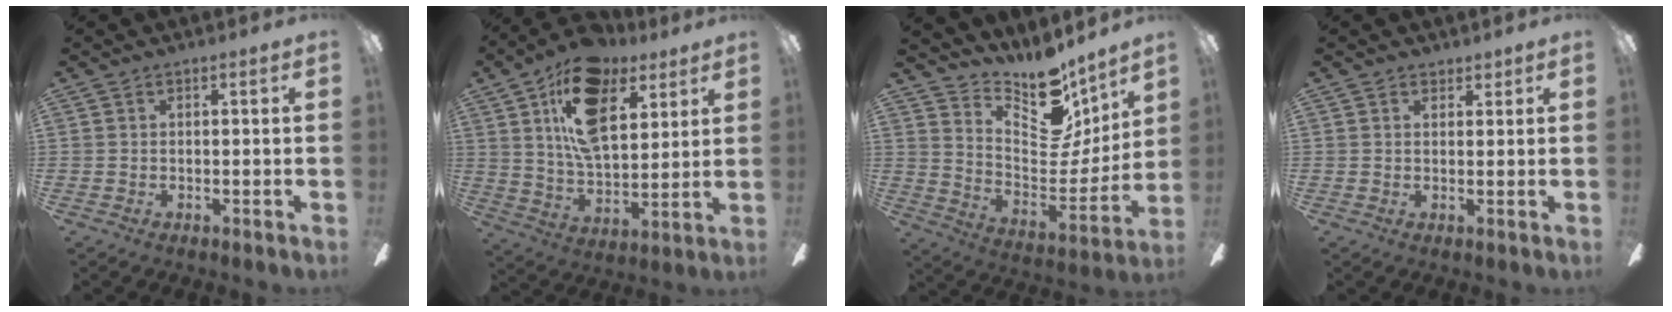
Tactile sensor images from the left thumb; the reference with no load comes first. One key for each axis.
{"total": 19.0, "fx": 10.1, "fy": 10.3, "fz": 12.3, "tx": -0.219, "ty": -0.030, "tz": 0.178}
{"total": 14.3, "fx": 11.7, "fy": 6.0, "fz": 5.6, "tx": -0.086, "ty": -0.109, "tz": 0.204}
{"total": 1.4, "fx": 1.1, "fy": 0.9, "fz": 0.3, "tx": 0.008, "ty": -0.003, "tz": 0.017}